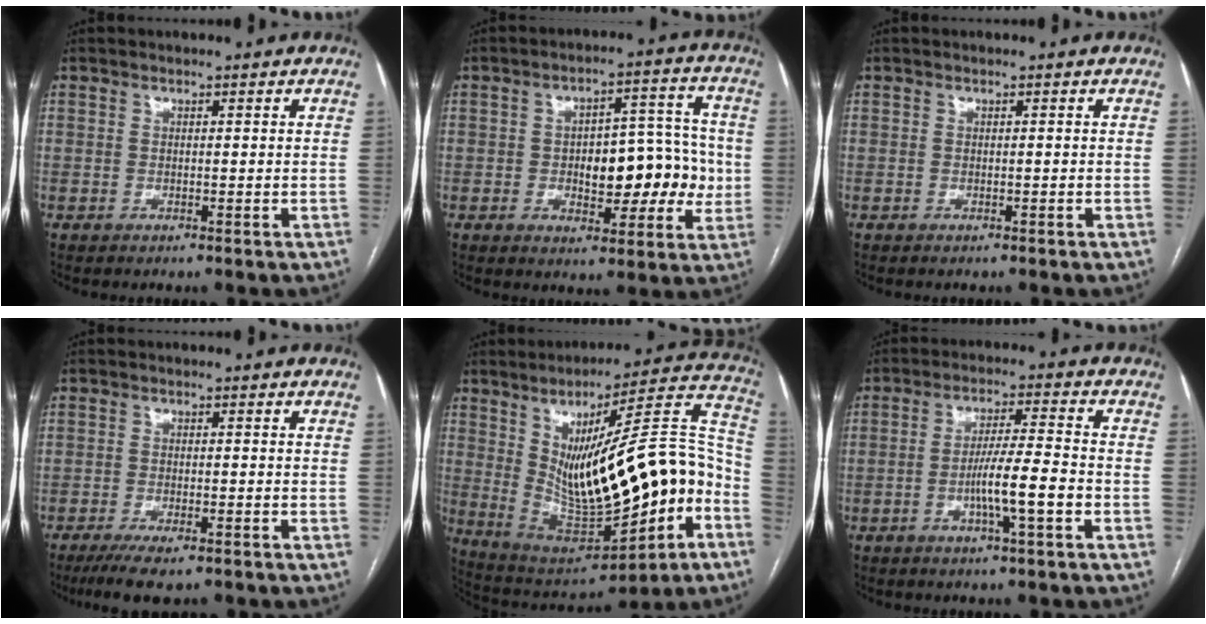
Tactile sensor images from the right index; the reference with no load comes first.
{"total": 11.7, "force": [-0.9, 5.4, 10.3], "torque": [-0.131, 0.031, -0.004]}
{"total": 0.0}
{"total": 6.8, "force": [-5.1, 1.3, 4.2], "torque": [-0.066, -0.014, -0.080]}
{"total": 25.7, "force": [-3.6, 6.8, 24.5], "torque": [-0.365, 0.024, -0.026]}
{"total": 7.7, "force": [-2.6, 0.1, 7.2], "torque": [-0.129, 0.002, -0.047]}